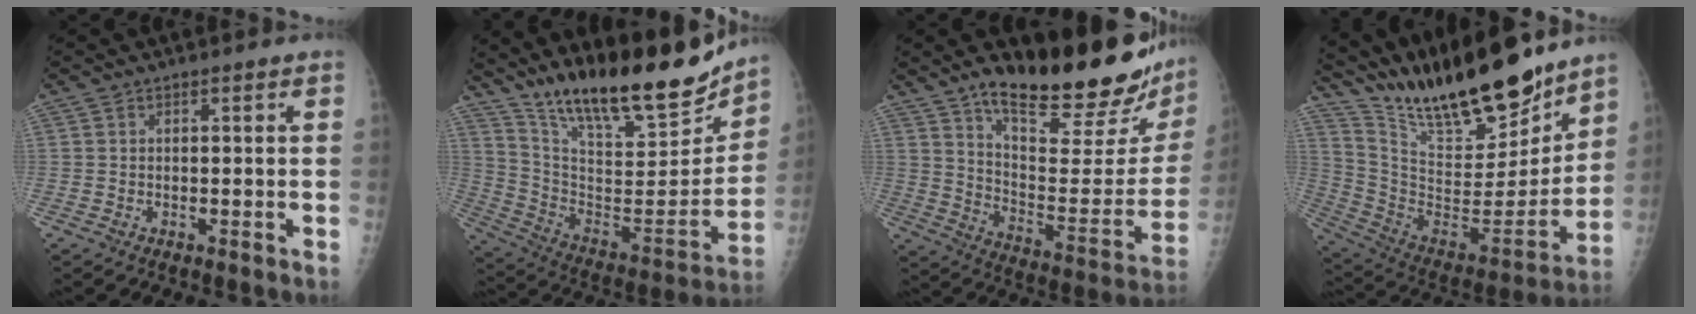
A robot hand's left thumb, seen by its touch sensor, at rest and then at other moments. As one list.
[{"total": 25.3, "force": [20.0, 6.7, 14.0], "torque": [-0.192, -0.096, 0.330]}, {"total": 25.9, "force": [20.0, 6.0, 15.3], "torque": [-0.187, -0.131, 0.294]}, {"total": 27.5, "force": [22.6, 6.9, 14.1], "torque": [-0.205, -0.109, 0.379]}]